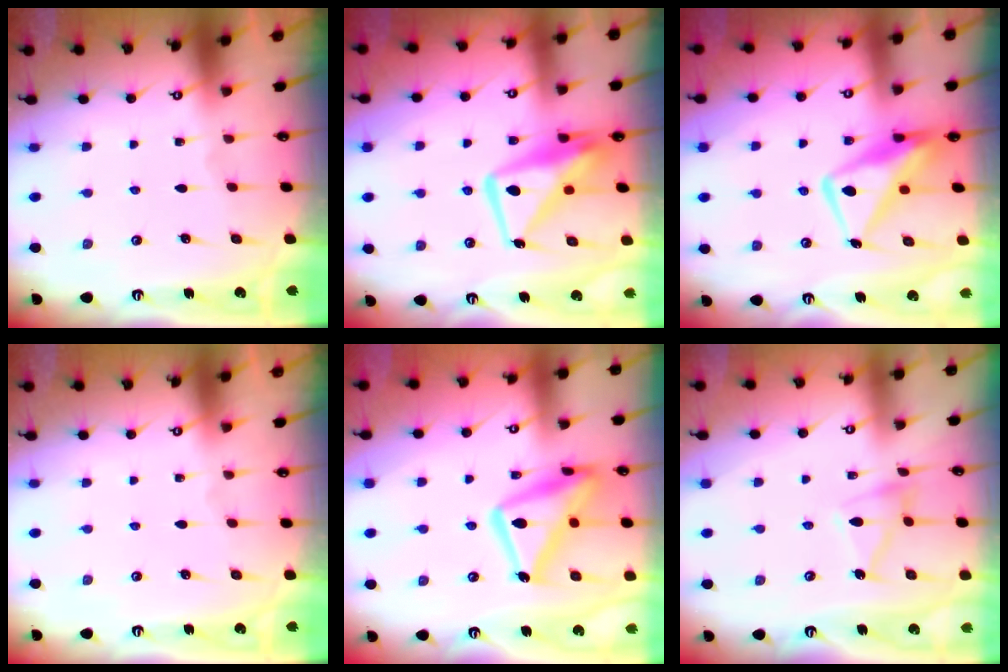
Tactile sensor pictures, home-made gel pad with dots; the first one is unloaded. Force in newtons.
{"total": 12.1, "press": 12.0, "slide": 1.3}
{"total": 13.4, "press": 13.4, "slide": 1.1}
{"total": 0.0}
{"total": 17.4, "press": 17.3, "slide": 1.3}
{"total": 10.5, "press": 10.4, "slide": 0.8}